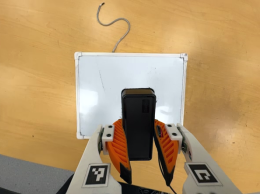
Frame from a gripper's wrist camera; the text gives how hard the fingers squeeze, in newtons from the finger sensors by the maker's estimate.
{"total": 9.5, "left": 8.1, "right": 10.8}